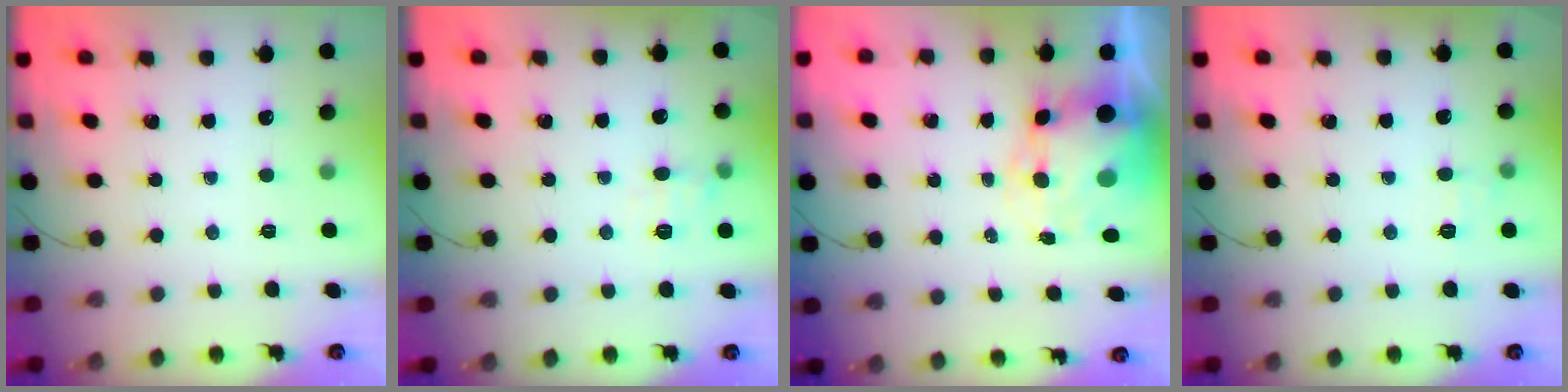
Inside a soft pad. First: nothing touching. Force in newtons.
{"total": 9.5, "press": 9.4, "slide": 1.7}
{"total": 9.3, "press": 9.0, "slide": 2.2}
{"total": 5.5, "press": 5.3, "slide": 1.5}